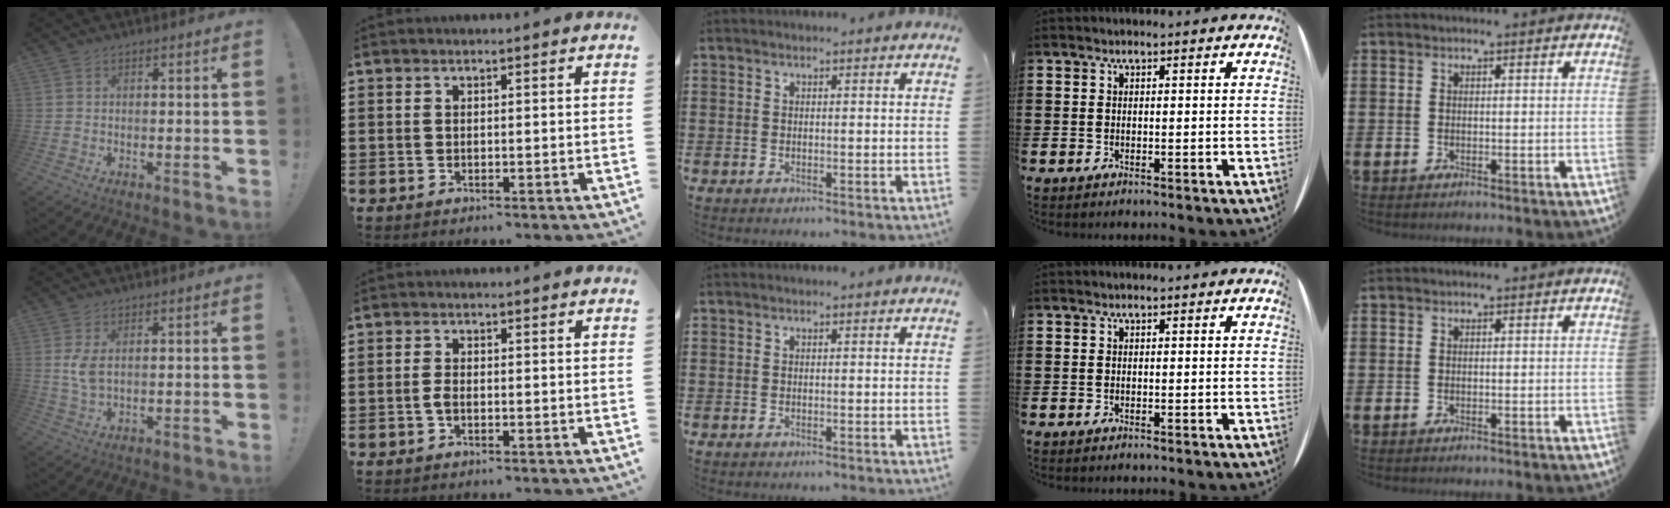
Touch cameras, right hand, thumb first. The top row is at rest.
{"thumb": {"total": 5.0, "force": [1.0, 2.4, 4.3], "torque": [-0.078, -0.002, 0.015]}, "index": {"total": 1.5, "force": [-0.5, 0.5, 1.3], "torque": [-0.033, -0.002, -0.012]}}